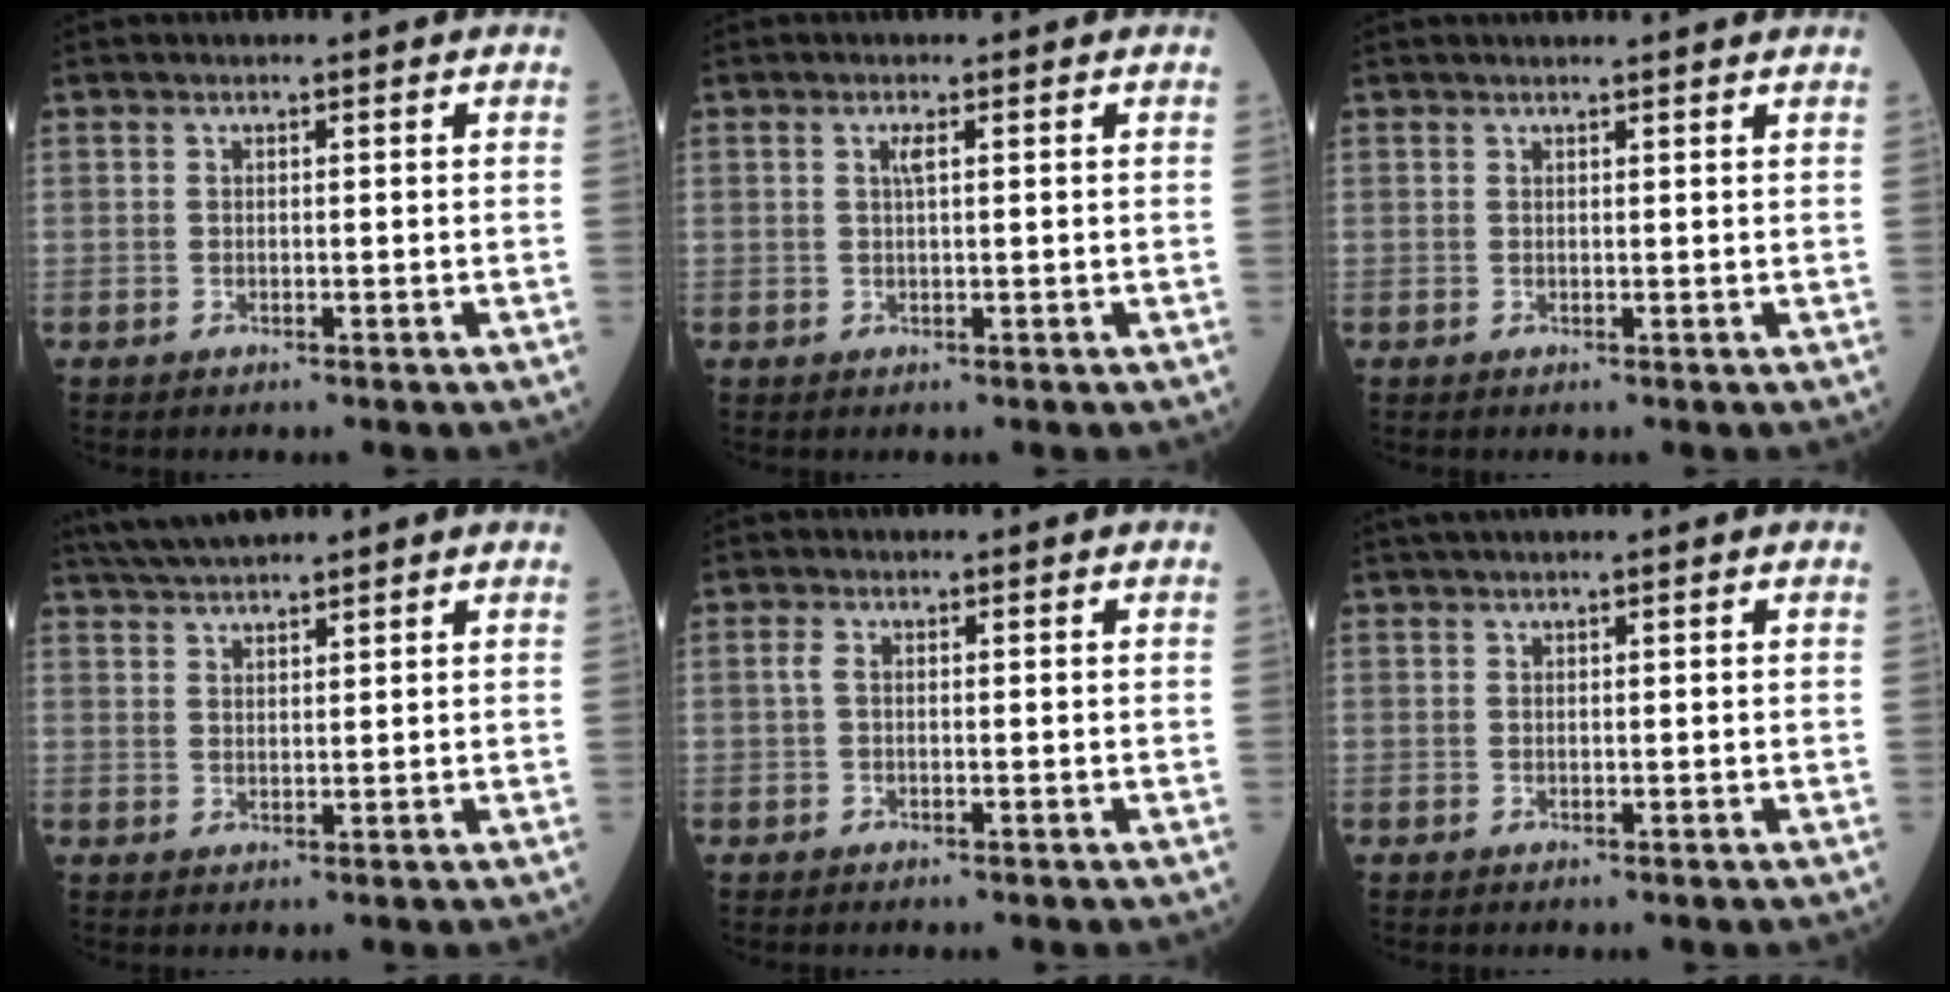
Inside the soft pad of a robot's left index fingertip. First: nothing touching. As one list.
[{"total": 1.1, "force": [0.3, 0.0, 1.0], "torque": [-0.023, -0.001, 0.004]}, {"total": 4.2, "force": [4.0, -0.3, 1.3], "torque": [-0.014, 0.021, 0.043]}, {"total": 6.0, "force": [5.4, 0.4, 2.6], "torque": [-0.057, 0.035, 0.102]}, {"total": 0.8, "force": [0.0, 0.4, 0.8], "torque": [-0.022, 0.000, -0.002]}, {"total": 2.8, "force": [2.4, -0.1, 1.5], "torque": [-0.019, 0.029, 0.042]}]